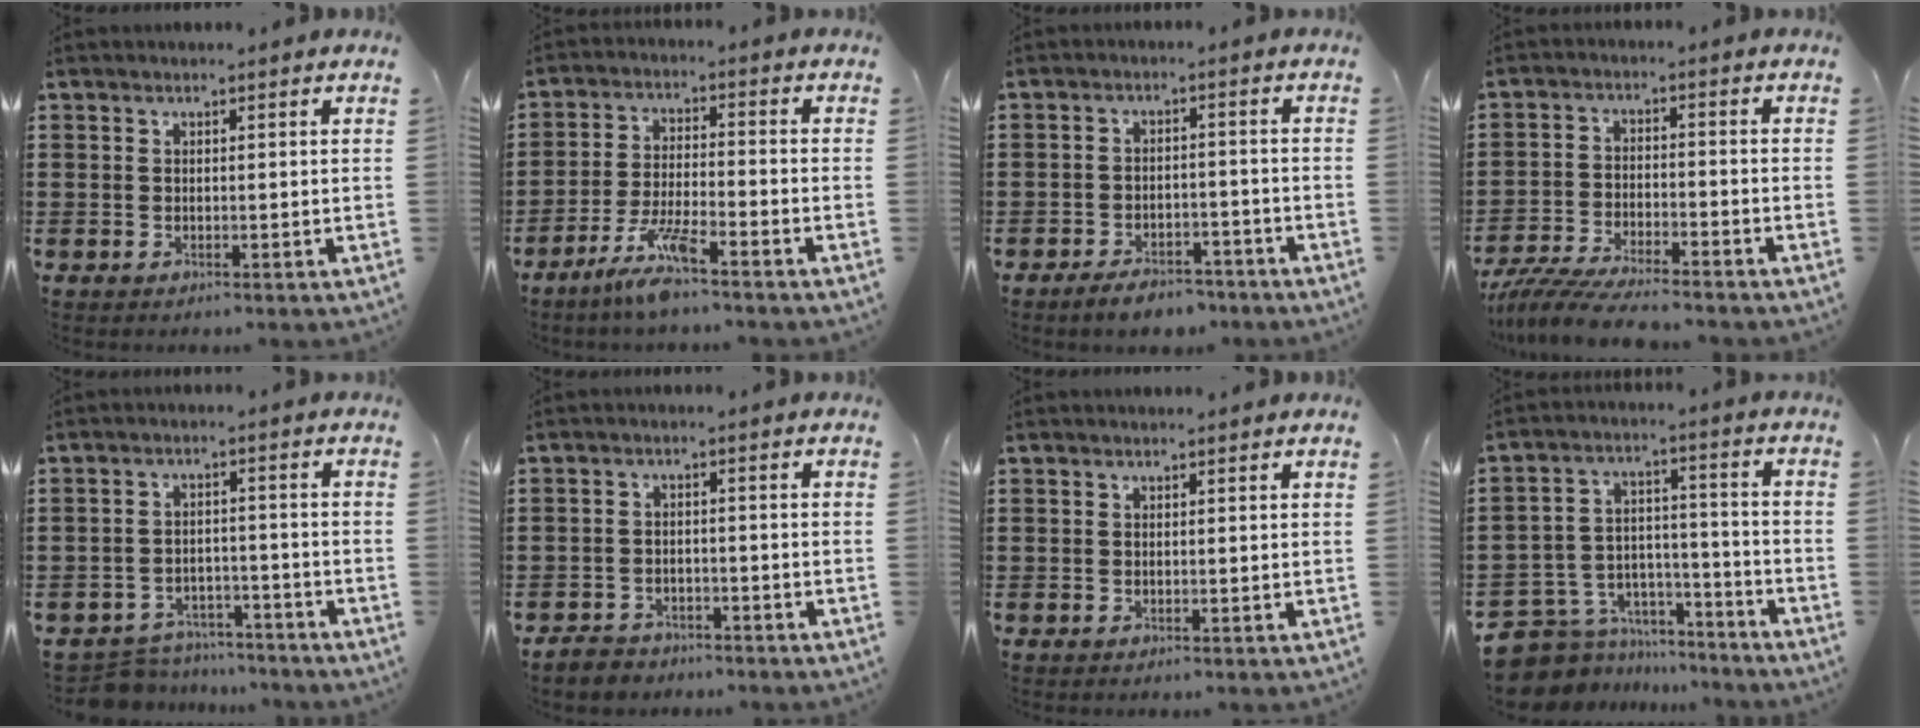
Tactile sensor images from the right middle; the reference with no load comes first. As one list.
[{"total": 6.8, "force": [-5.2, 0.4, 4.4], "torque": [-0.096, -0.011, -0.099]}, {"total": 4.1, "force": [-3.9, 0.9, 0.9], "torque": [-0.016, 0.008, -0.077]}, {"total": 6.7, "force": [-6.3, 0.4, 2.1], "torque": [-0.047, -0.004, -0.123]}, {"total": 5.1, "force": [-5.0, 0.8, 0.0], "torque": [-0.009, 0.007, -0.105]}, {"total": 2.5, "force": [-2.4, 0.8, 0.0], "torque": [-0.008, 0.002, -0.052]}, {"total": 0.0}, {"total": 7.1, "force": [-6.1, 3.5, 0.7], "torque": [-0.039, 0.000, -0.122]}]